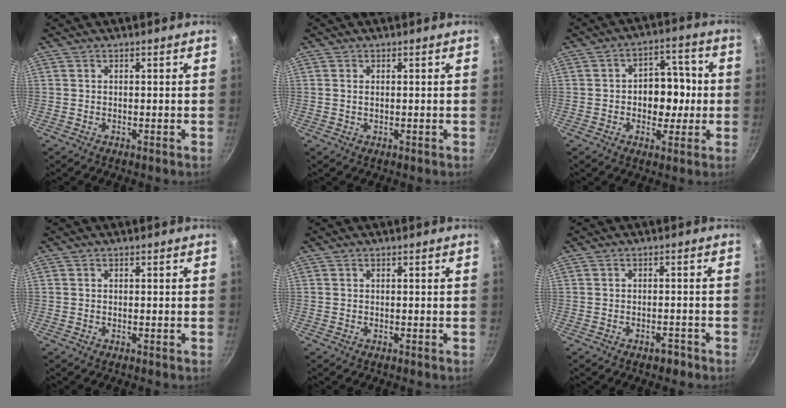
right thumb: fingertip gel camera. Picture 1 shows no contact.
{"total": 0.9, "force": [0.1, 0.5, 0.7], "torque": [-0.014, 0.001, 0.001]}
{"total": 9.7, "force": [-0.7, 7.2, 6.5], "torque": [-0.034, 0.018, -0.016]}
{"total": 0.0}
{"total": 0.0}
{"total": 2.1, "force": [-1.5, 1.1, 1.0], "torque": [-0.006, 0.020, -0.012]}